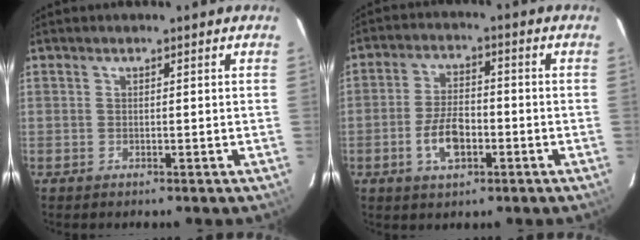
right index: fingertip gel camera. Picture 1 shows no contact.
{"total": 7.5, "force": [-2.8, 3.8, 5.8], "torque": [-0.118, 0.005, -0.047]}